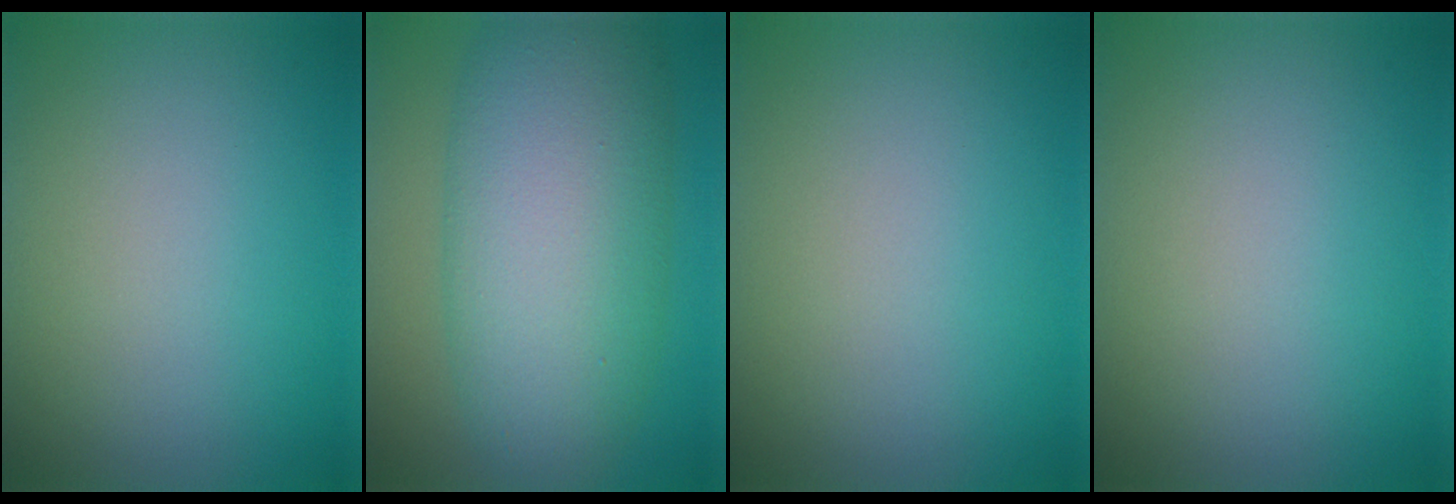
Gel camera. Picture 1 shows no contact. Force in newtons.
{"total": 12.1, "press": 12.1, "slide": 0.1}
{"total": 0.0}
{"total": 0.0}